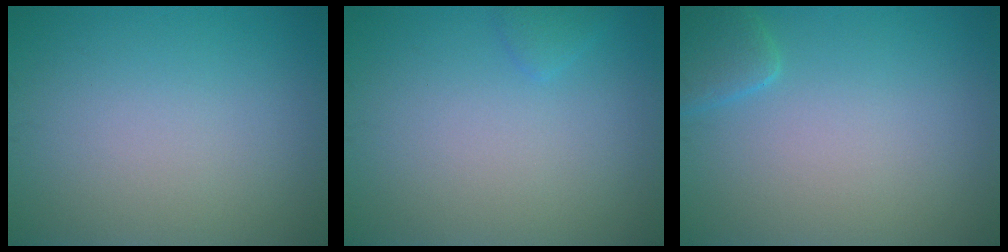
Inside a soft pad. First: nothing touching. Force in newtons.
{"total": 0.9, "press": 0.9, "slide": 0.1}
{"total": 2.1, "press": 2.1, "slide": 0.2}